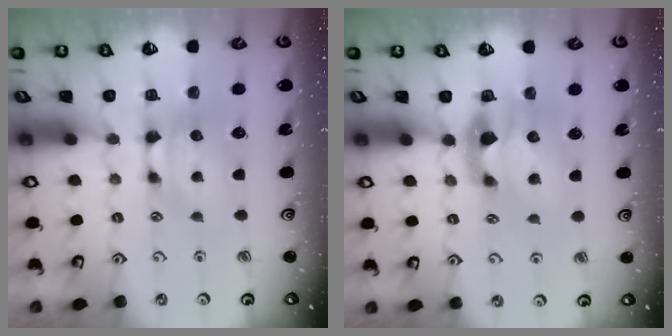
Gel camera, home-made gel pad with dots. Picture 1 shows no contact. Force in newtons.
{"total": 2.7, "press": 2.4, "slide": 1.3}